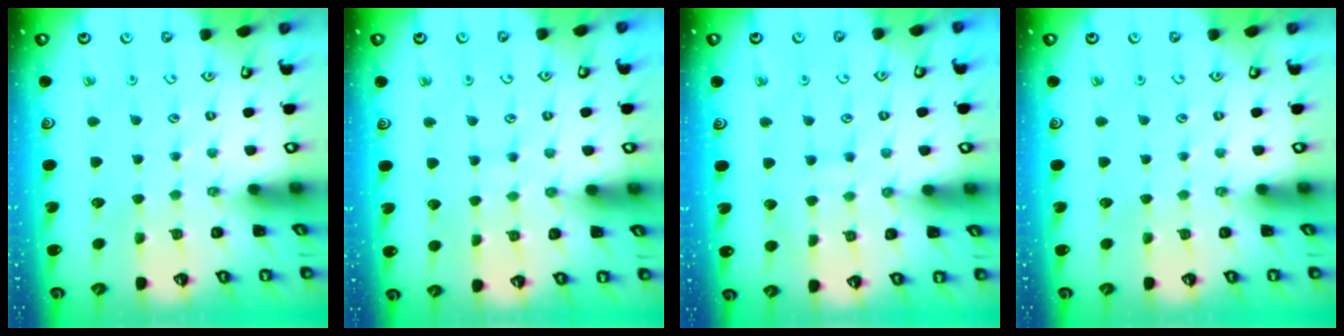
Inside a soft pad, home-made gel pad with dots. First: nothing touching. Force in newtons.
{"total": 6.3, "press": 6.2, "slide": 0.5}
{"total": 5.7, "press": 5.7, "slide": 0.4}
{"total": 0.0}